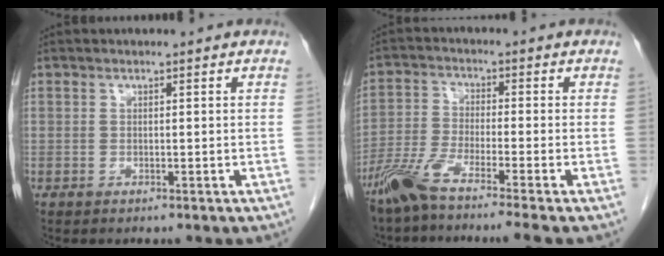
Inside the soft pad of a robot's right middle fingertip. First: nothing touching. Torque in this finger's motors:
{"motor_torque": [1.17, -0.97, 0.38, 0.12]}